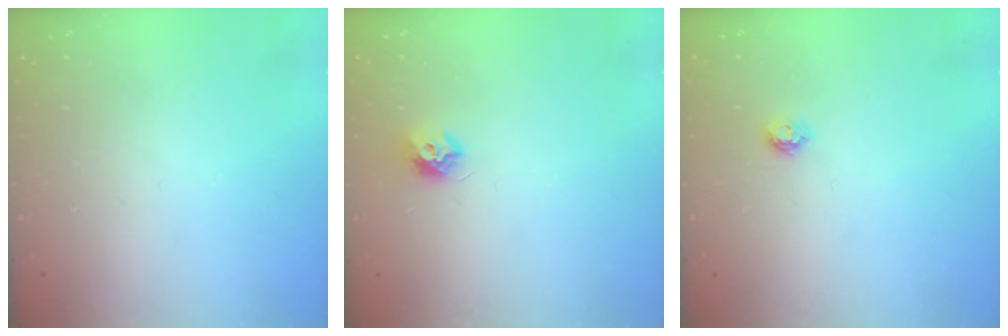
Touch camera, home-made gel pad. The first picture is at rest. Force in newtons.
{"total": 7.3, "press": 7.2, "slide": 0.3}
{"total": 4.6, "press": 4.6, "slide": 0.5}